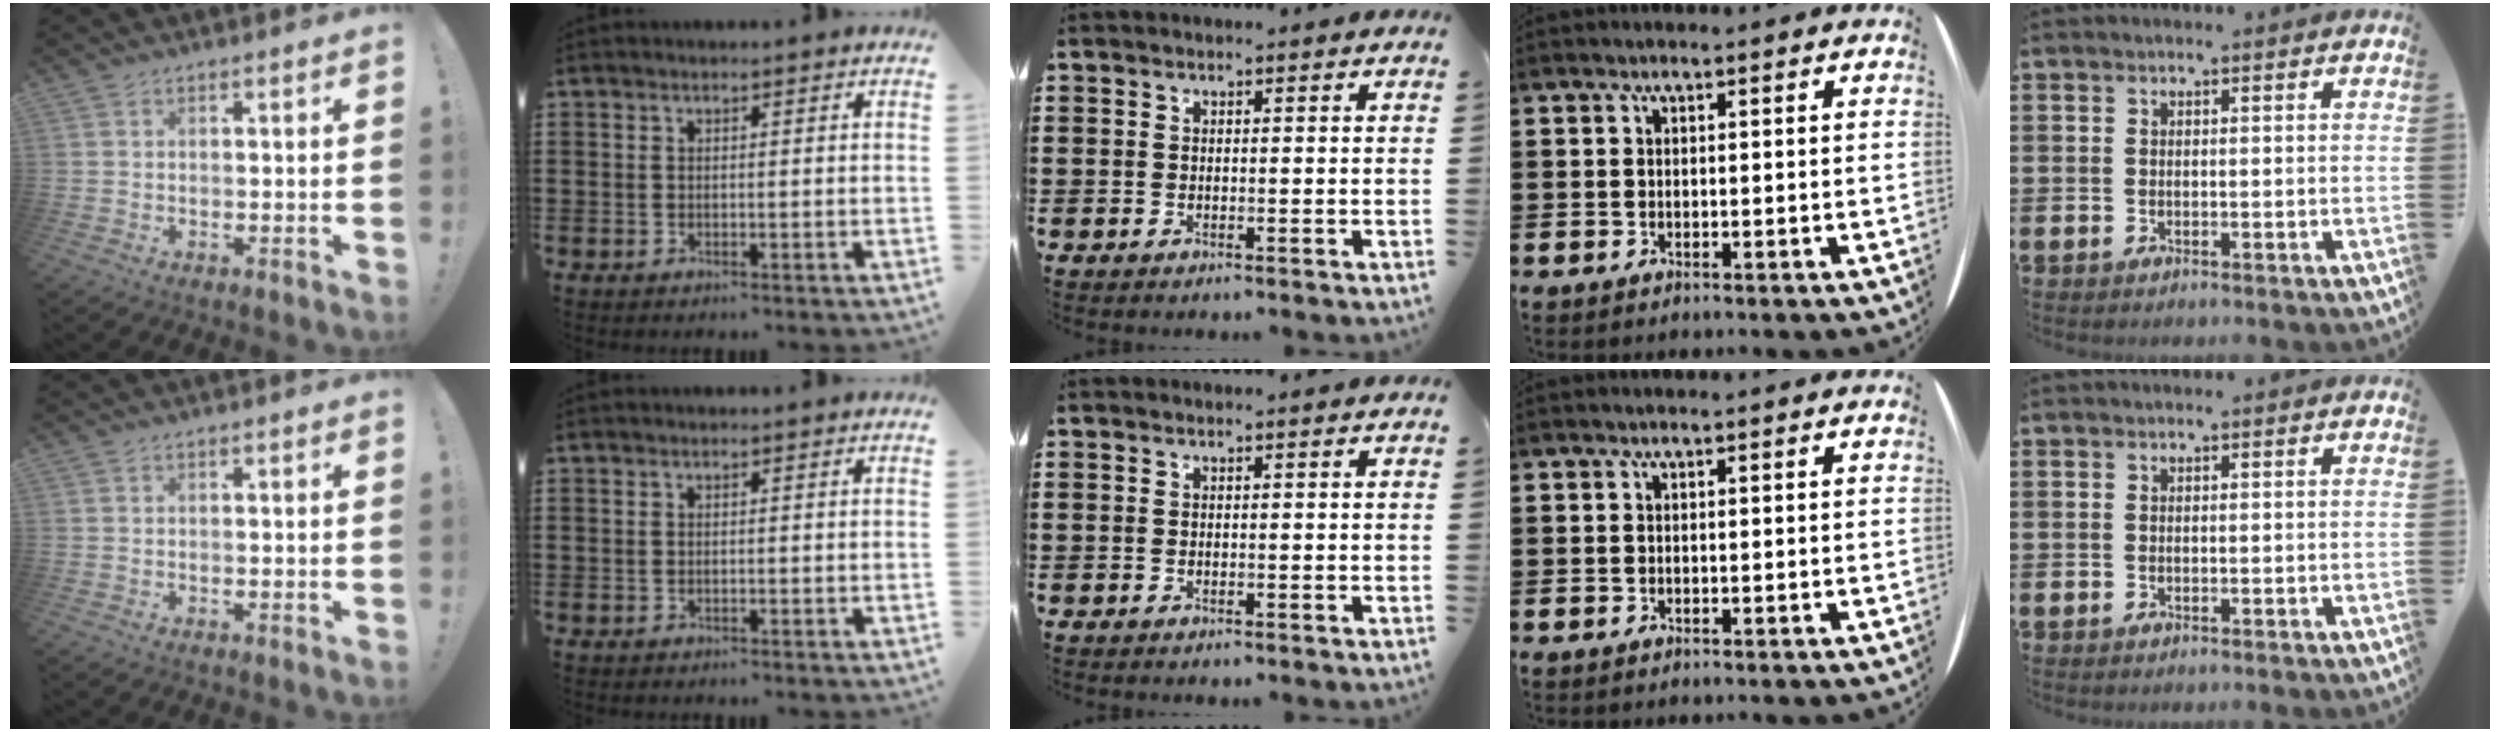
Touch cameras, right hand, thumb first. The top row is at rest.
{}